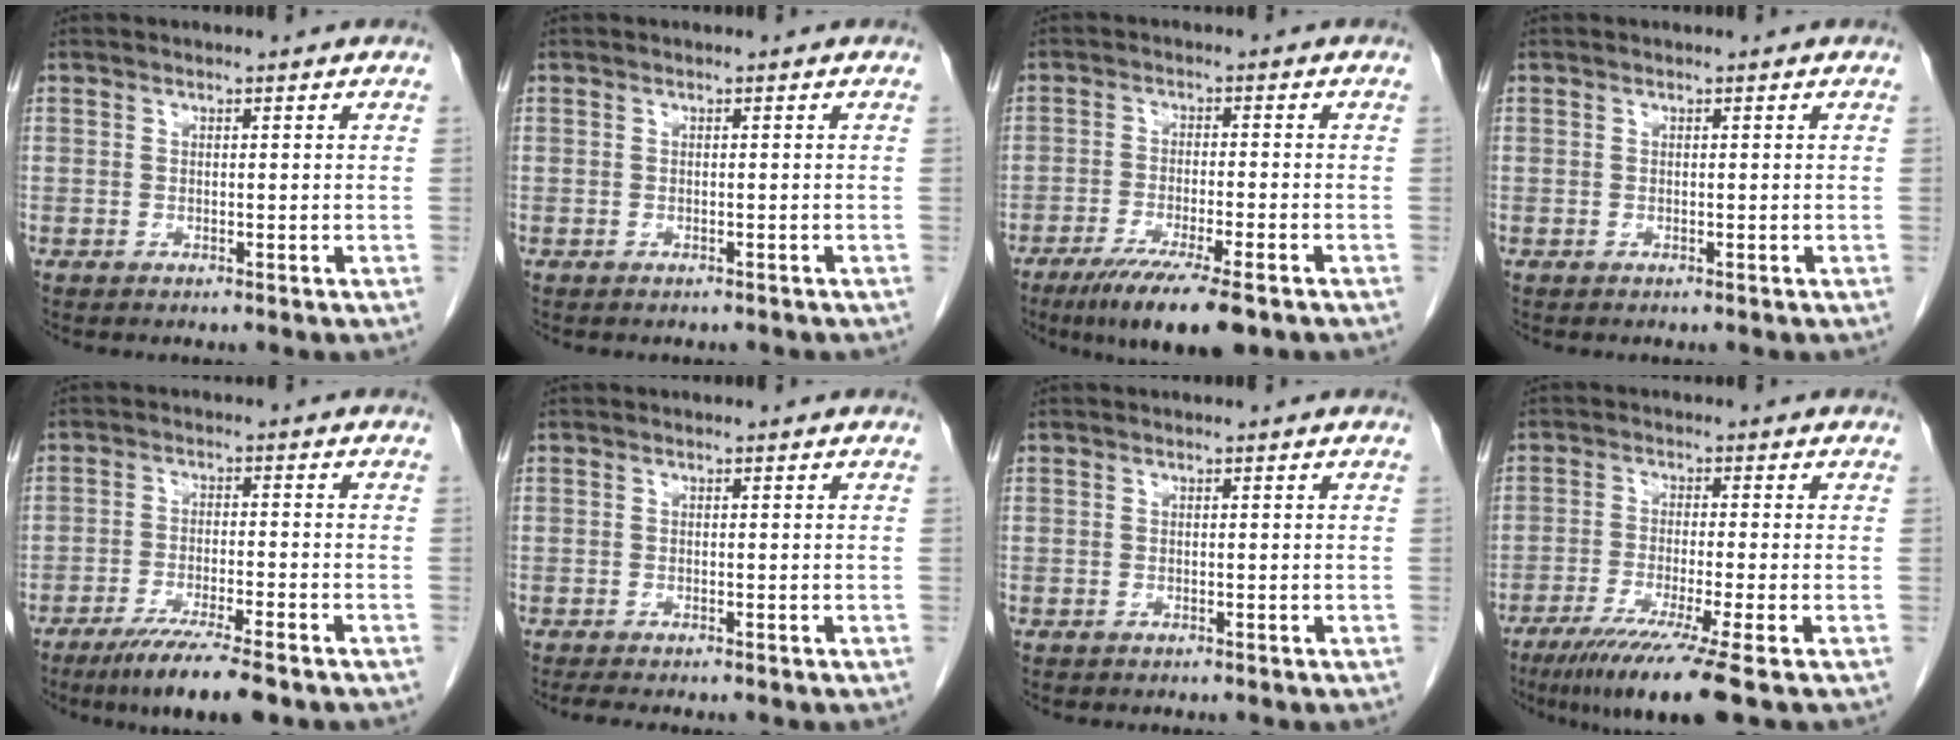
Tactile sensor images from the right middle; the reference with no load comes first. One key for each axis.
{"total": 1.3, "fx": -1.2, "fy": 0.5, "fz": 0.3, "tx": -0.012, "ty": -0.001, "tz": -0.015}
{"total": 10.6, "fx": -7.3, "fy": 1.1, "fz": 7.6, "tx": -0.120, "ty": -0.023, "tz": -0.113}
{"total": 0.0}
{"total": 8.5, "fx": -6.2, "fy": 0.6, "fz": 5.7, "tx": -0.093, "ty": -0.020, "tz": -0.102}
{"total": 2.5, "fx": -2.1, "fy": 0.3, "fz": 1.3, "tx": -0.022, "ty": -0.007, "tz": -0.029}
{"total": 0.0}
{"total": 10.1, "fx": -6.8, "fy": -1.5, "fz": 7.3, "tx": -0.118, "ty": -0.034, "tz": -0.112}